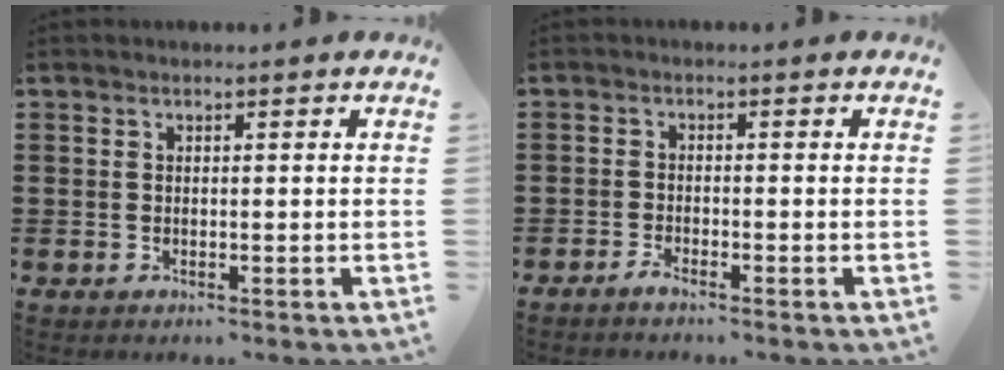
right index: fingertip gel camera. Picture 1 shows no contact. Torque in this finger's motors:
{"motor_torque": [-0.41, 0.41, 0.01, 0.01]}